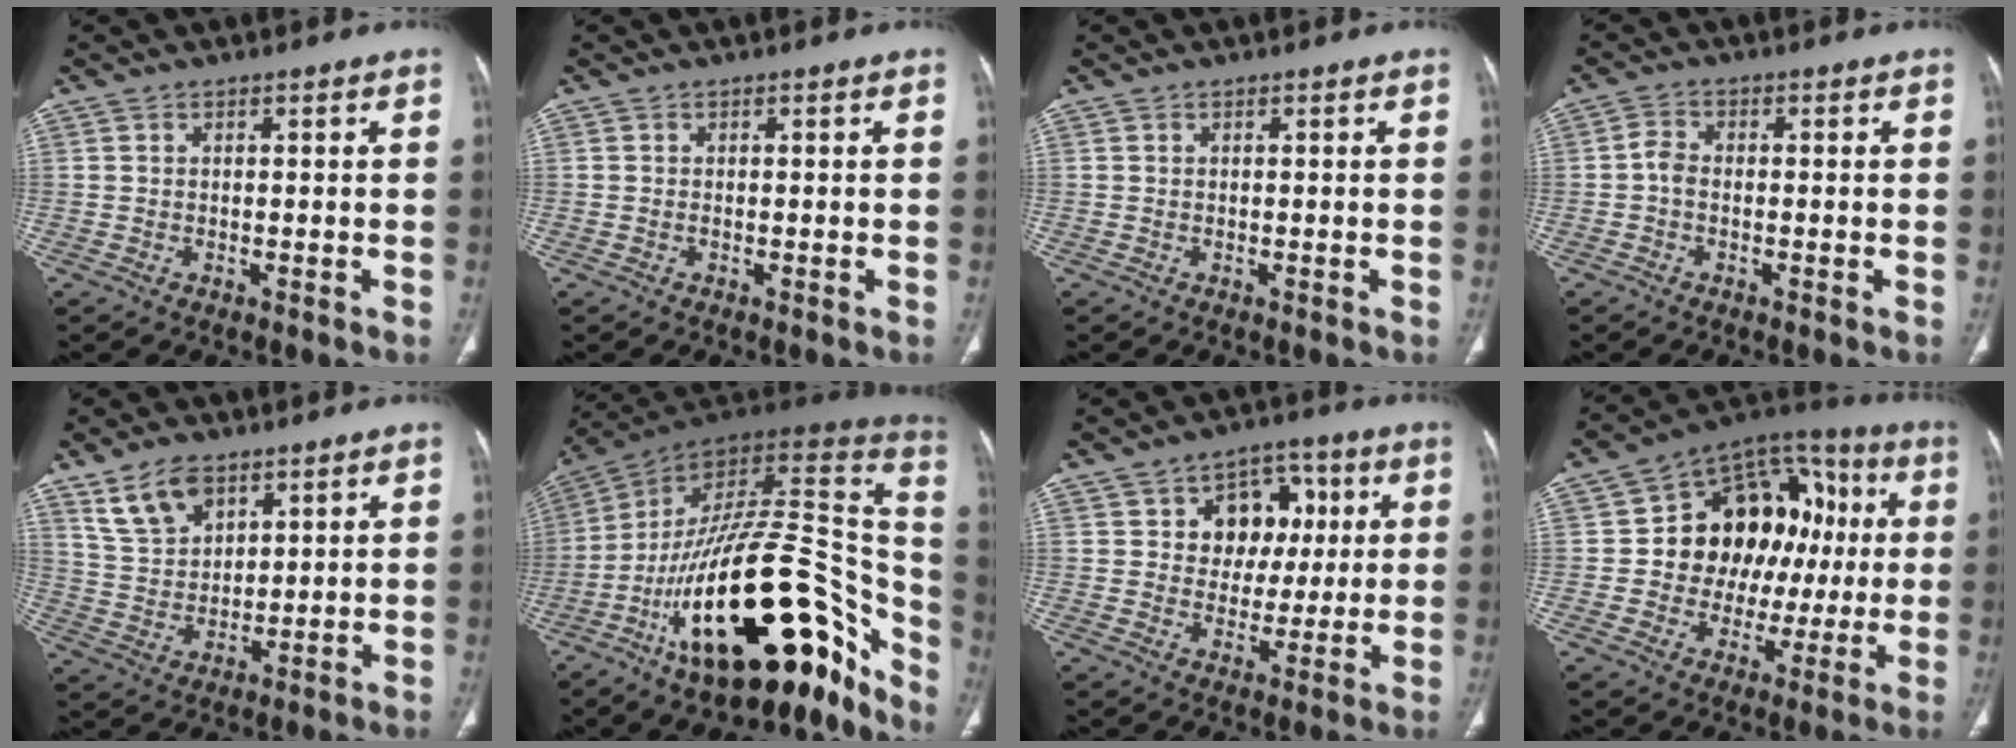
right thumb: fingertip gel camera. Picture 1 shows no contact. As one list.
[{"total": 0.0}, {"total": 0.0}, {"total": 2.4, "force": [-0.6, 1.6, 1.6], "torque": [-0.031, 0.007, -0.020]}, {"total": 8.9, "force": [5.6, 5.1, 4.7], "torque": [-0.074, -0.024, 0.118]}, {"total": 33.8, "force": [-17.1, 14.2, 25.4], "torque": [-0.282, 0.099, -0.266]}, {"total": 10.7, "force": [2.7, 8.8, 5.5], "torque": [-0.021, 0.002, 0.039]}, {"total": 19.5, "force": [1.7, 14.8, 12.6], "torque": [-0.108, 0.043, 0.028]}]